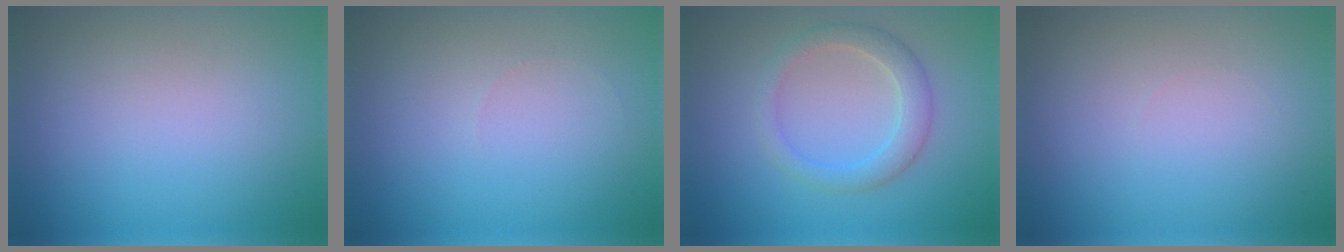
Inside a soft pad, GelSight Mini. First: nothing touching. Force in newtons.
{"total": 0.0}
{"total": 2.7, "press": 2.7, "slide": 0.1}
{"total": 0.0}